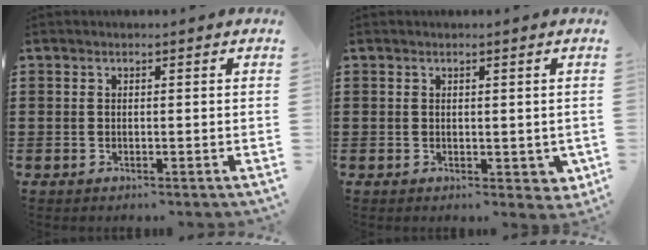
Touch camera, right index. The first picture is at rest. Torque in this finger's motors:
{"motor_torque": [0.09, 0.12, 0.05, 0.02]}